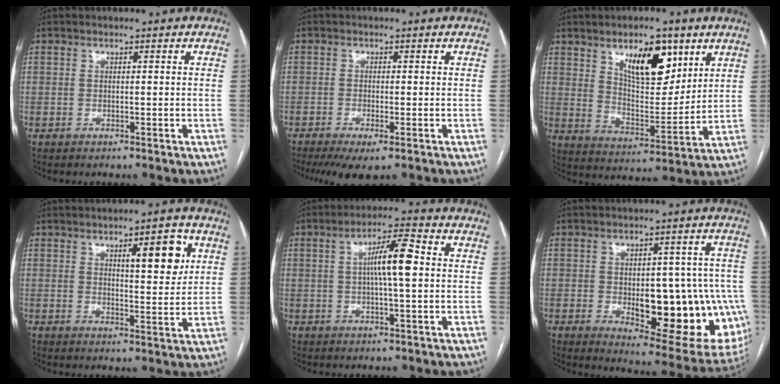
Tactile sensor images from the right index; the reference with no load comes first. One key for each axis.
{"total": 4.9, "fx": -3.0, "fy": 1.0, "fz": 3.7, "tx": -0.059, "ty": -0.013, "tz": -0.048}
{"total": 12.2, "fx": 6.6, "fy": 4.8, "fz": 9.1, "tx": -0.147, "ty": 0.000, "tz": 0.119}
{"total": 7.6, "fx": 3.1, "fy": 2.0, "fz": 6.7, "tx": -0.092, "ty": 0.000, "tz": 0.044}
{"total": 7.4, "fx": 0.9, "fy": 0.7, "fz": 7.3, "tx": -0.129, "ty": 0.014, "tz": 0.010}
{"total": 20.1, "fx": -4.3, "fy": 8.1, "fz": 17.9, "tx": -0.149, "ty": 0.016, "tz": -0.027}